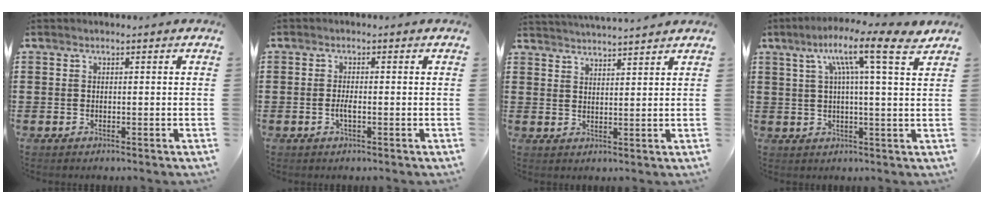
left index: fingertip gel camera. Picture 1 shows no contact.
{"total": 1.6, "force": [-0.5, 0.4, 1.5], "torque": [-0.036, -0.003, -0.011]}
{"total": 2.9, "force": [2.8, -0.4, -0.2], "torque": [-0.007, -0.012, 0.052]}
{"total": 9.8, "force": [5.4, 0.9, 8.2], "torque": [-0.144, -0.021, 0.079]}